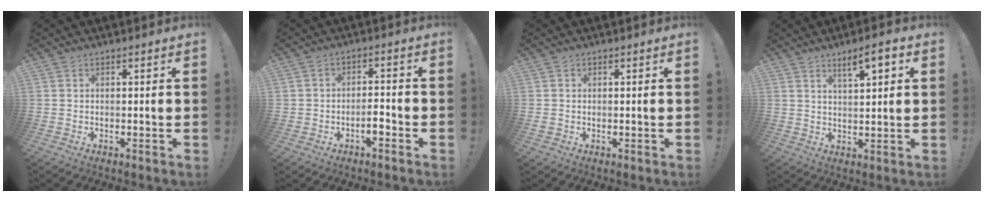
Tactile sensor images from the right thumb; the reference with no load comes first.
{"total": 4.9, "force": [-2.6, 3.1, 2.6], "torque": [-0.030, 0.012, -0.047]}
{"total": 1.0, "force": [0.0, 1.0, 0.2], "torque": [-0.009, 0.005, 0.002]}
{"total": 6.2, "force": [3.6, 1.2, 5.0], "torque": [-0.070, -0.021, 0.054]}